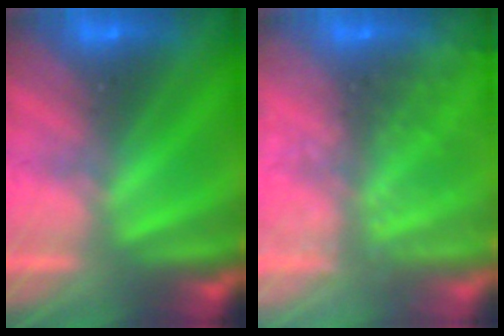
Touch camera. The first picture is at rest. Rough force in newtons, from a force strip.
{"total": 9.1}